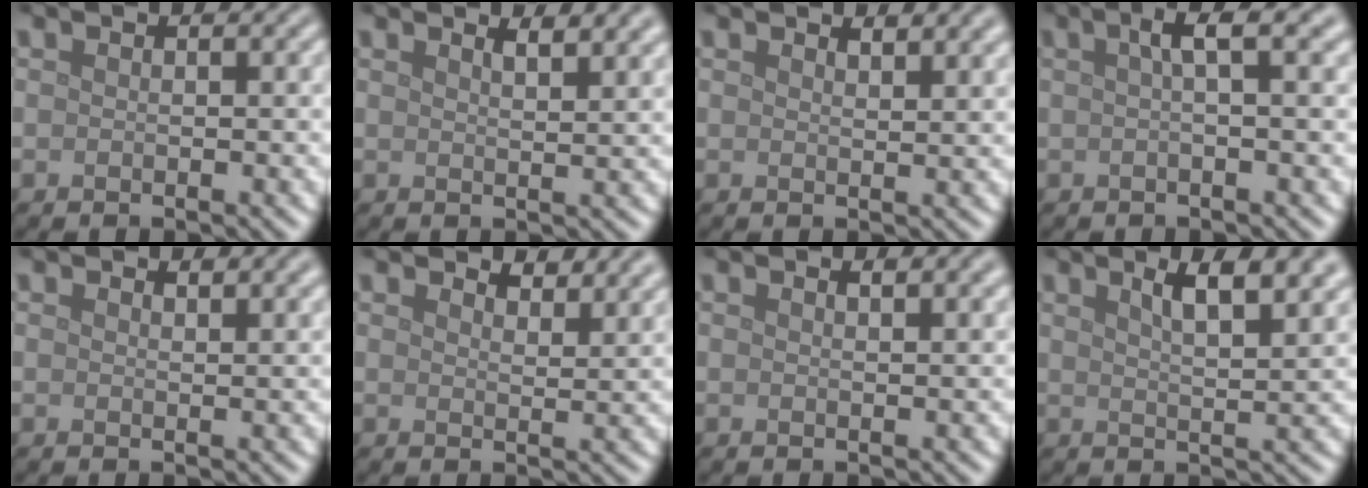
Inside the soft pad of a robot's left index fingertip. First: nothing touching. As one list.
[{"total": 2.9, "force": [2.3, 0.9, 1.6], "torque": [-0.010, 0.011, 0.023]}, {"total": 1.9, "force": [1.6, 0.4, 0.8], "torque": [-0.008, 0.000, 0.028]}, {"total": 3.3, "force": [1.0, 0.7, 3.0], "torque": [-0.039, 0.012, 0.012]}, {"total": 1.6, "force": [1.4, 0.3, 0.6], "torque": [-0.006, 0.000, 0.022]}, {"total": 3.7, "force": [3.5, 0.7, 1.0], "torque": [-0.021, -0.001, 0.046]}, {"total": 1.8, "force": [1.3, 0.6, 1.1], "torque": [-0.007, 0.004, 0.017]}, {"total": 6.0, "force": [3.6, 1.8, 4.5], "torque": [-0.042, 0.020, 0.043]}]